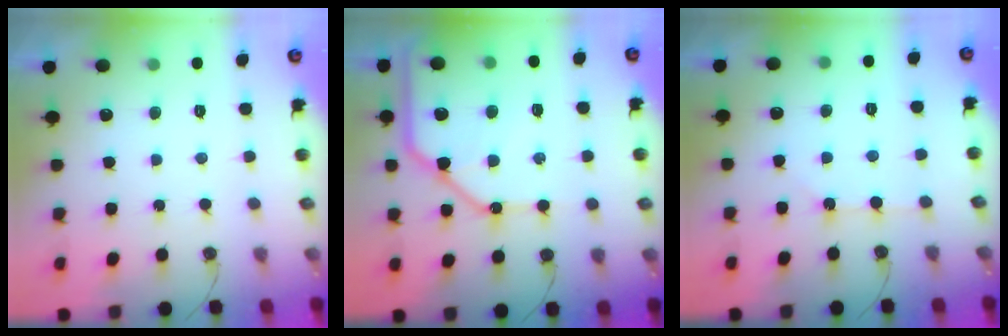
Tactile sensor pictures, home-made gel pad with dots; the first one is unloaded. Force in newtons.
{"total": 19.0, "press": 18.9, "slide": 2.0}
{"total": 2.7, "press": 2.7, "slide": 0.4}